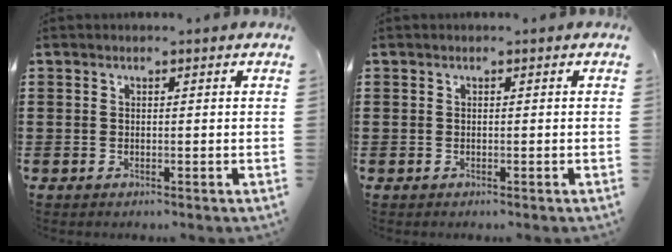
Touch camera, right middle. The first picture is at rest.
{"total": 0.0}